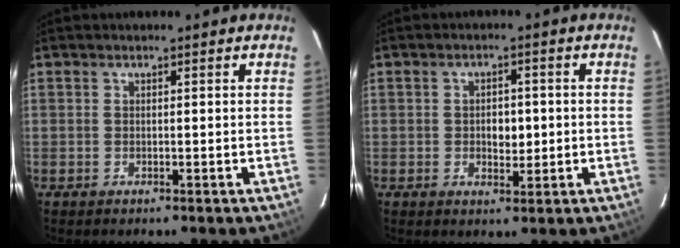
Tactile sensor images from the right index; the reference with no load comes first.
{"total": 4.0, "force": [-0.4, 2.5, 3.1], "torque": [-0.051, 0.004, -0.002]}